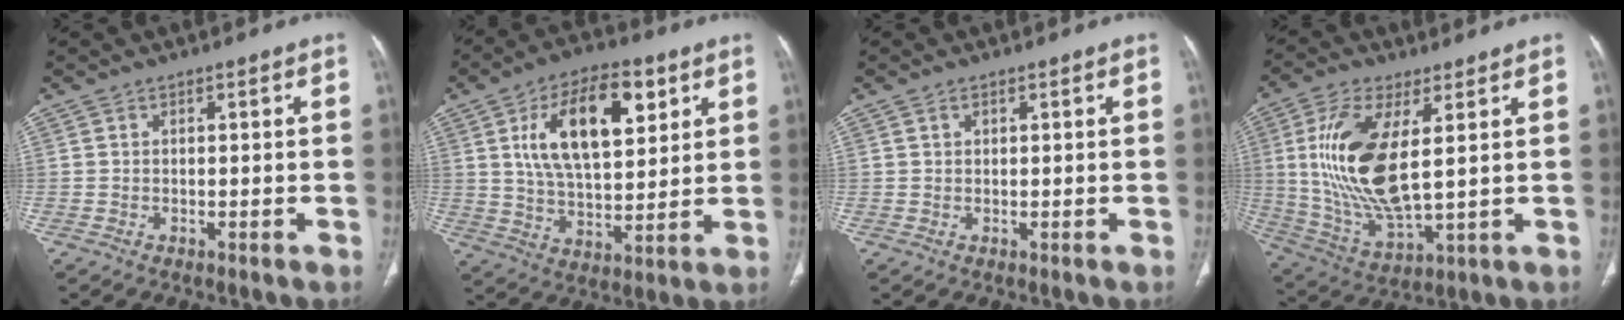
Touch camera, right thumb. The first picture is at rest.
{"total": 18.0, "force": [6.4, 9.0, 14.3], "torque": [-0.211, -0.015, 0.113]}
{"total": 0.9, "force": [0.5, 0.6, 0.5], "torque": [-0.007, -0.001, 0.008]}
{"total": 17.4, "force": [3.2, 6.9, 15.6], "torque": [-0.321, -0.023, 0.070]}